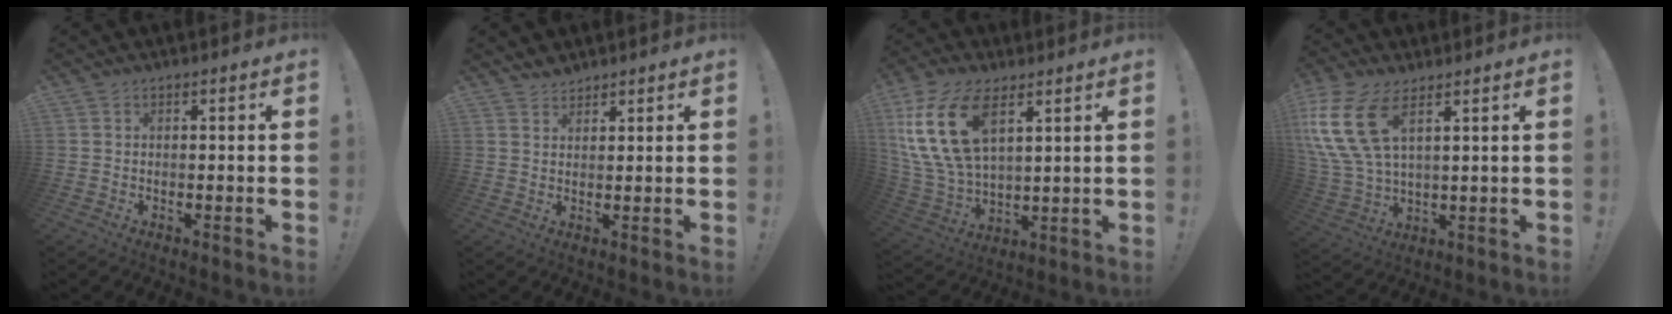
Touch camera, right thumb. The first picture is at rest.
{"total": 3.0, "force": [2.8, 1.1, 0.3], "torque": [0.007, -0.021, 0.050]}
{"total": 19.6, "force": [8.4, 10.8, 14.0], "torque": [-0.289, -0.033, 0.152]}
{"total": 15.6, "force": [6.8, 7.9, 11.6], "torque": [-0.249, -0.025, 0.124]}